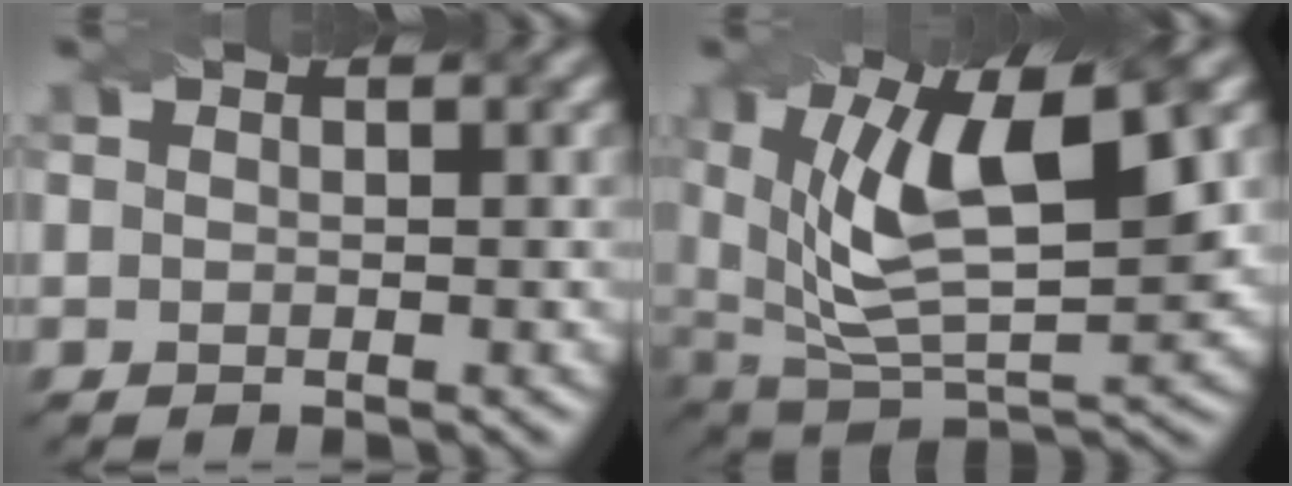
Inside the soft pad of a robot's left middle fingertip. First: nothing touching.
{"total": 11.7, "force": [3.7, 4.8, 10.0], "torque": [-0.173, 0.000, 0.063]}